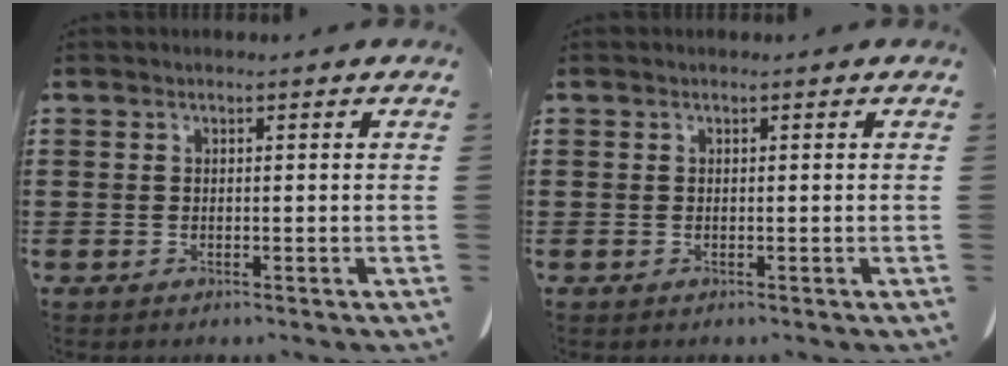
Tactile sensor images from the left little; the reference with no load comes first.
{"total": 0.0}